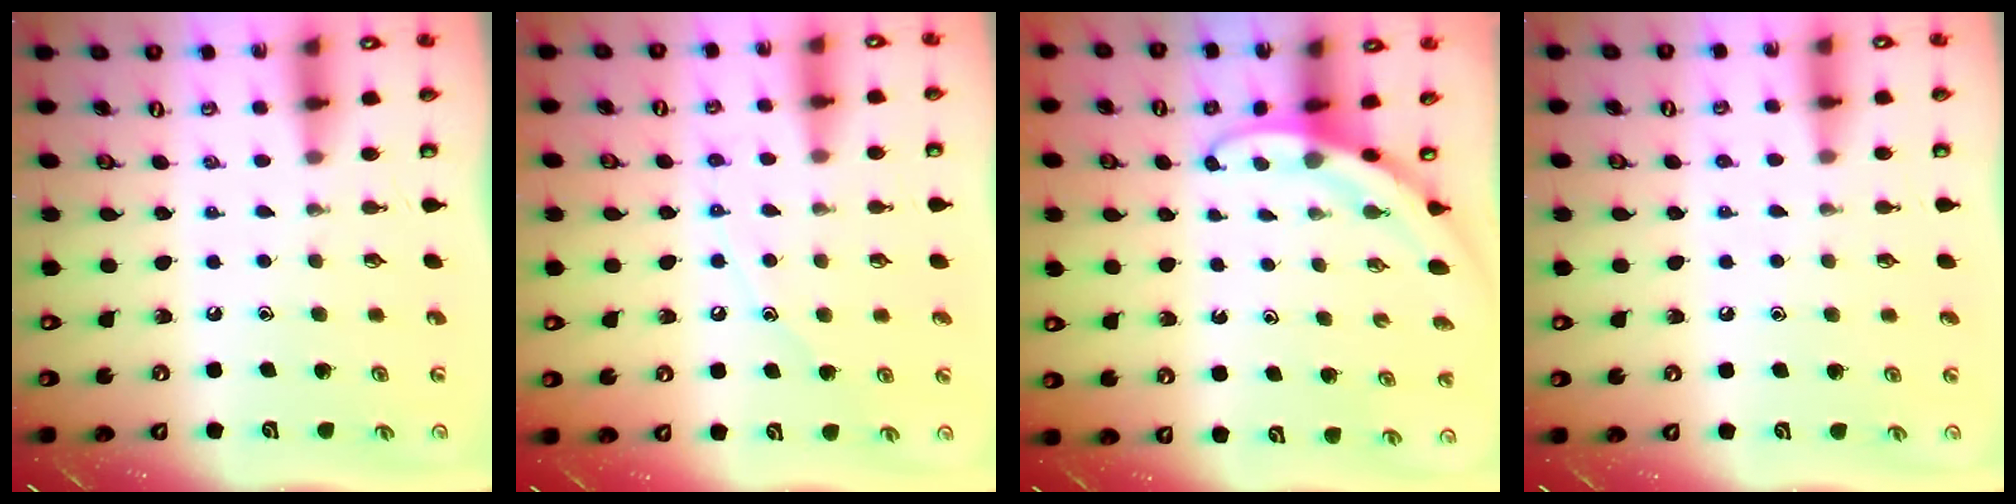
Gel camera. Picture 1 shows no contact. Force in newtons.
{"total": 7.4, "press": 7.3, "slide": 0.8}
{"total": 3.0, "press": 3.0, "slide": 0.1}
{"total": 3.6, "press": 3.6, "slide": 0.4}